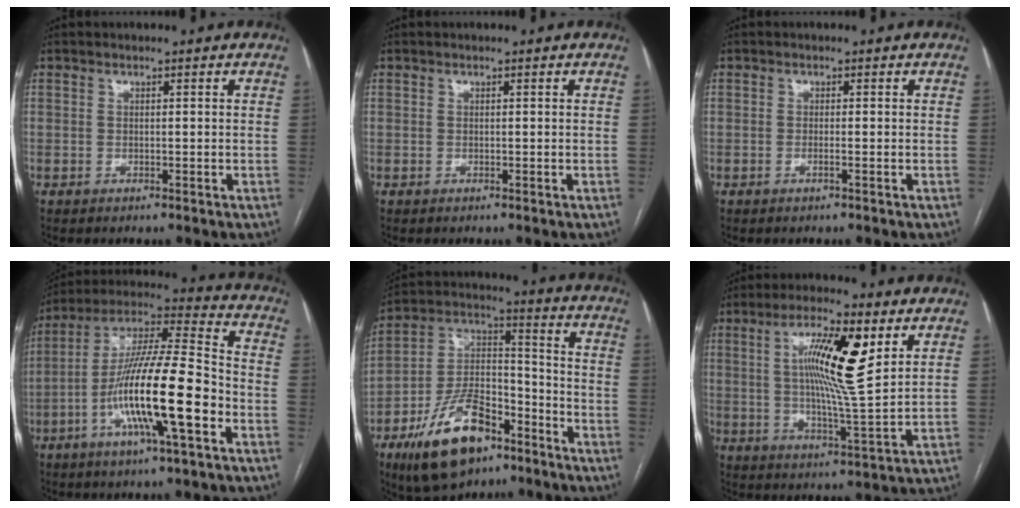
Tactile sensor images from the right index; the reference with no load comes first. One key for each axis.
{"total": 0.0}
{"total": 0.9, "fx": -0.4, "fy": -0.1, "fz": 0.8, "tx": -0.015, "ty": 0.001, "tz": -0.006}
{"total": 18.7, "fx": -6.0, "fy": 1.7, "fz": 17.6, "tx": -0.327, "ty": -0.005, "tz": -0.107}
{"total": 16.8, "fx": -10.1, "fy": 7.5, "fz": 11.2, "tx": -0.214, "ty": 0.014, "tz": -0.173}
{"total": 12.8, "fx": 4.1, "fy": 1.0, "fz": 12.1, "tx": -0.216, "ty": 0.001, "tz": 0.068}